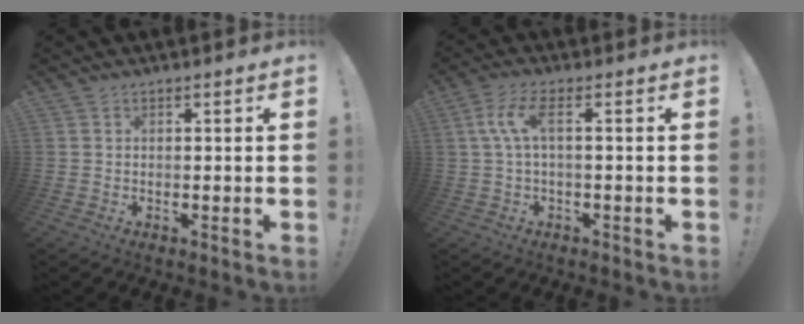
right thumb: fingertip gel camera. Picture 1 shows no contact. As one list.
[{"total": 6.7, "force": [0.9, 1.6, 6.4], "torque": [-0.132, -0.002, 0.014]}]